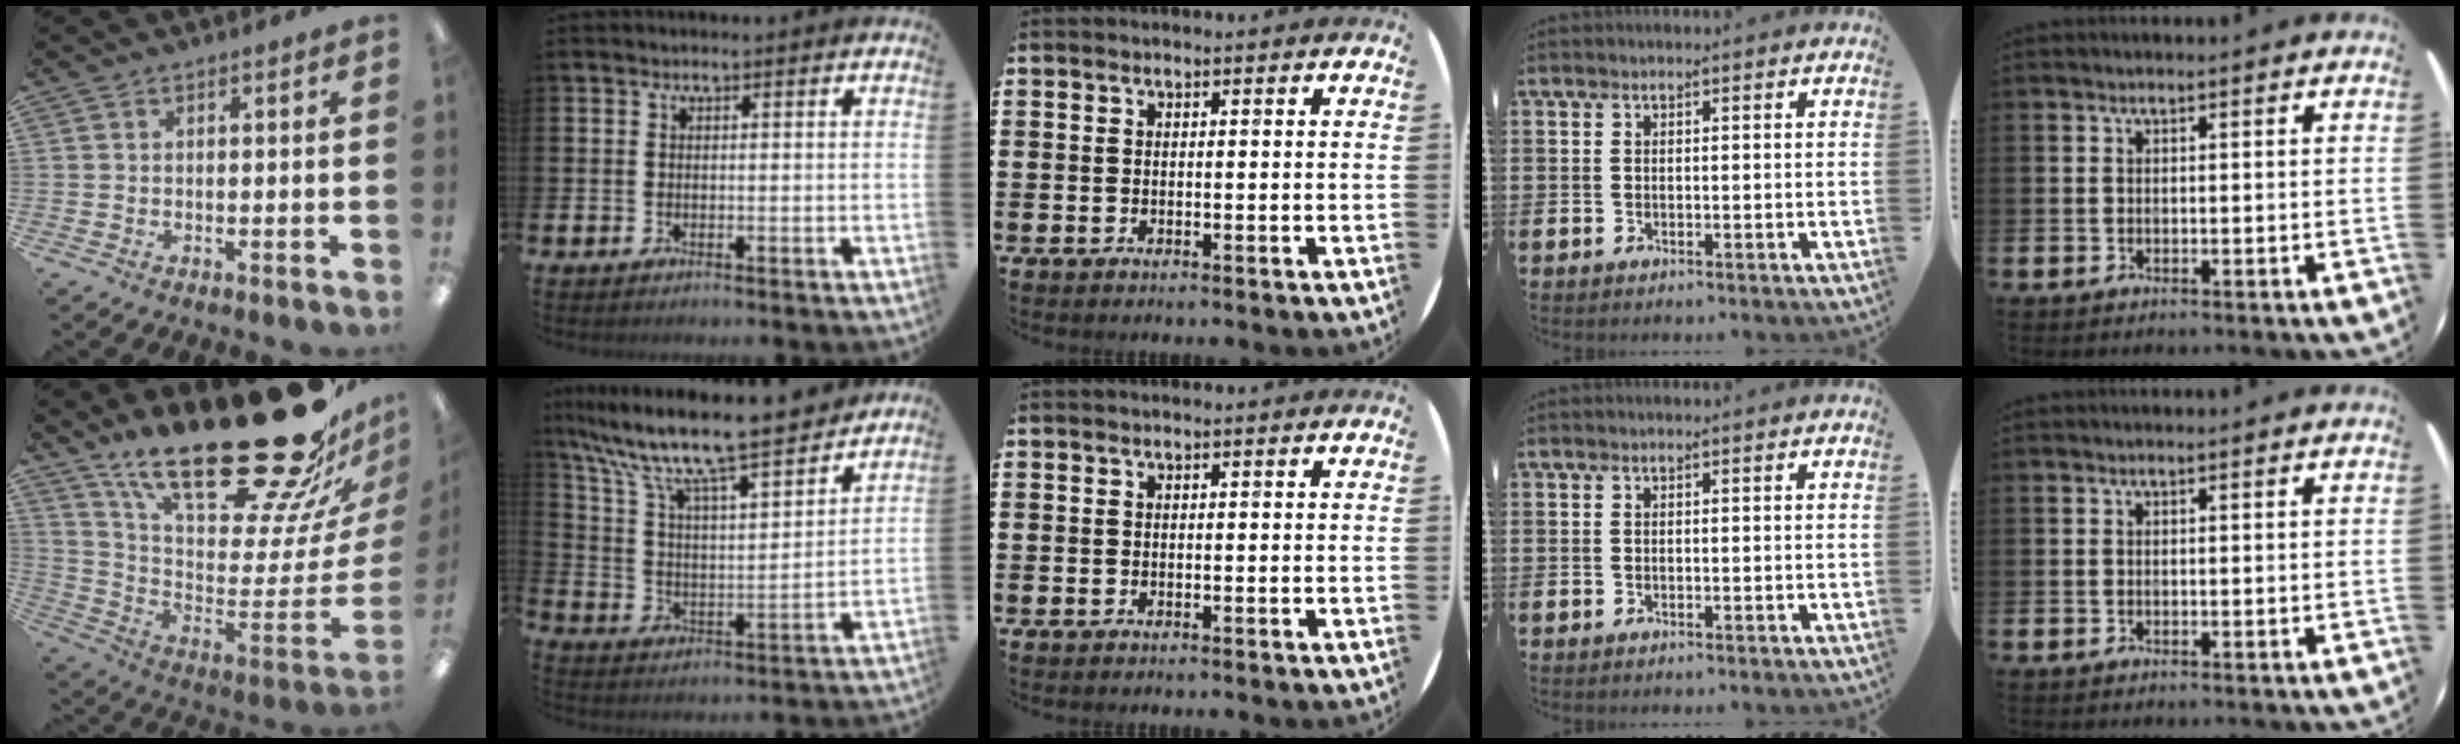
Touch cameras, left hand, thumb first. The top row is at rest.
{"thumb": {"total": 33.7, "force": [23.3, 11.4, 21.4], "torque": [-0.292, -0.180, 0.420]}, "index": {"total": 11.6, "force": [10.3, 1.2, 5.4], "torque": [-0.143, -0.067, 0.173]}}